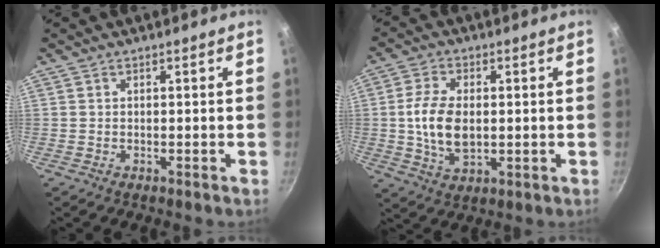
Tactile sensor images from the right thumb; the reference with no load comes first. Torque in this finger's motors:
{"motor_torque": [-0.60, 1.36, 1.16, -0.26, 0.35]}